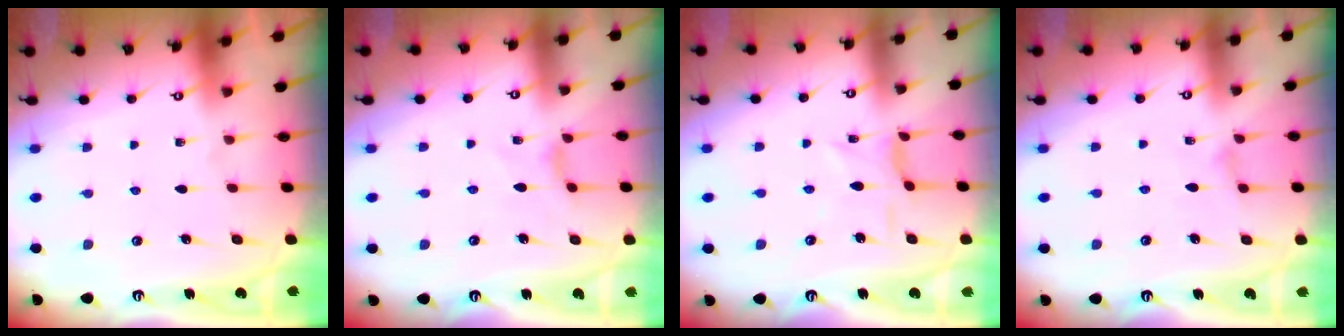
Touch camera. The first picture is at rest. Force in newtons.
{"total": 2.1, "press": 2.1, "slide": 0.4}
{"total": 3.2, "press": 3.1, "slide": 0.7}
{"total": 1.6, "press": 1.6, "slide": 0.4}